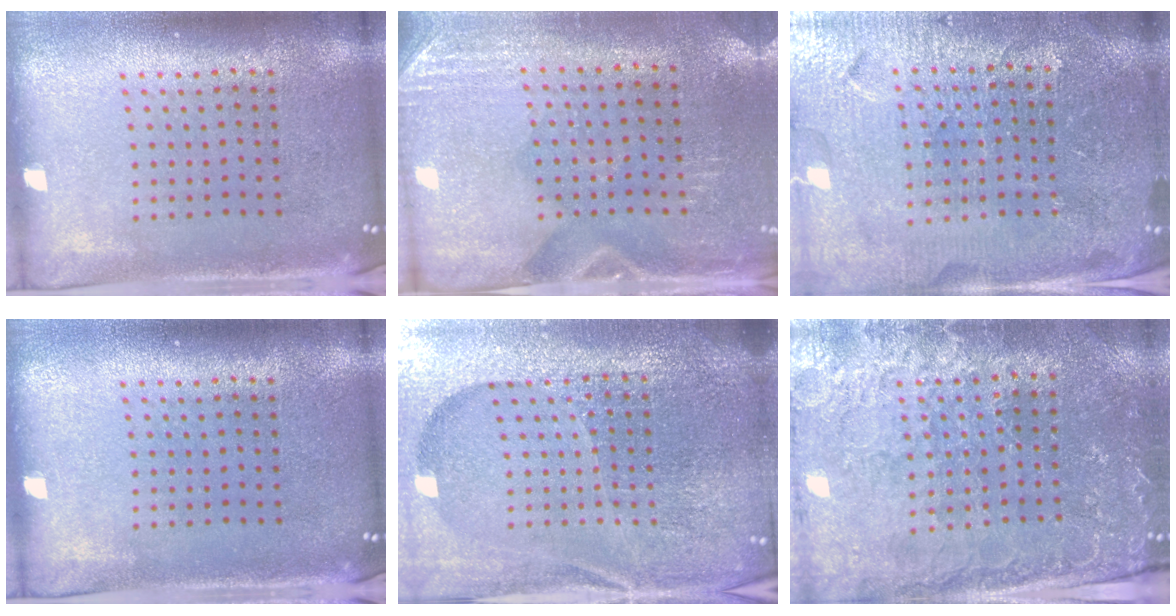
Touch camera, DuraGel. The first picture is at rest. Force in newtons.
{"total": 2.8, "press": 2.5, "slide": 1.3}
{"total": 4.8, "press": 4.5, "slide": 1.7}
{"total": 0.0}
{"total": 6.4, "press": 5.5, "slide": 3.1}
{"total": 1.7, "press": 1.7, "slide": 0.3}